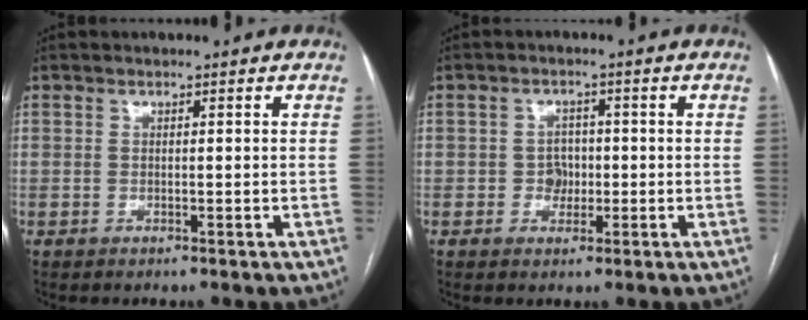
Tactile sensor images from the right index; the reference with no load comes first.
{"total": 2.9, "force": [-0.3, 2.5, 1.3], "torque": [-0.007, 0.009, -0.002]}